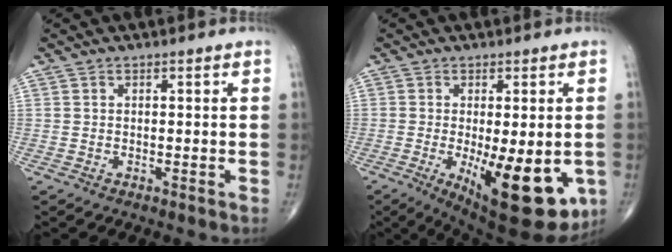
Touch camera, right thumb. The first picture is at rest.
{"total": 17.5, "force": [-4.8, 6.5, 15.5], "torque": [-0.188, -0.024, -0.050]}